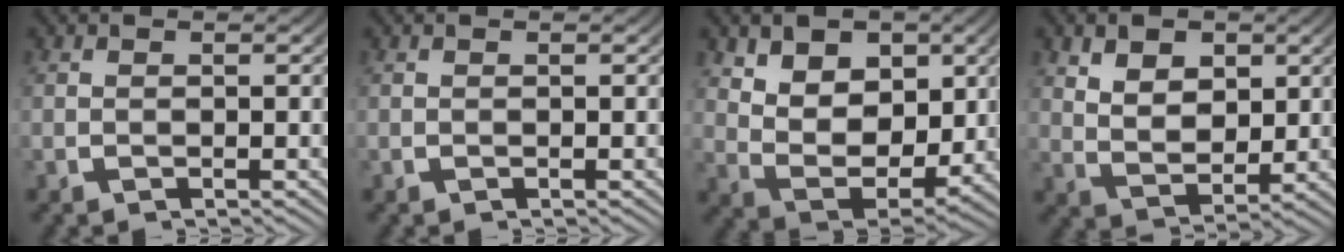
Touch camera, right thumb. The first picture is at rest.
{"total": 0.0}
{"total": 9.3, "force": [0.7, 6.7, 6.3], "torque": [-0.142, -0.048, 0.025]}
{"total": 5.5, "force": [1.2, 4.0, 3.6], "torque": [-0.072, -0.032, 0.037]}